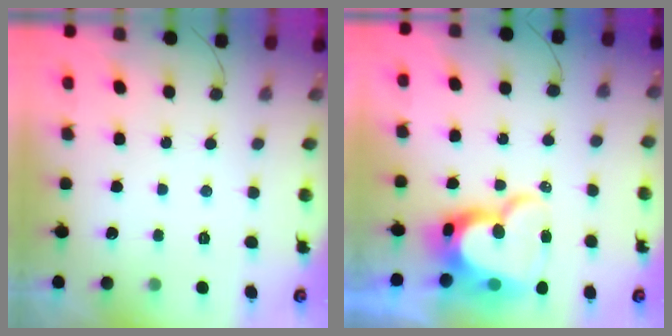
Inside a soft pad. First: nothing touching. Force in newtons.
{"total": 16.1, "press": 16.0, "slide": 1.4}